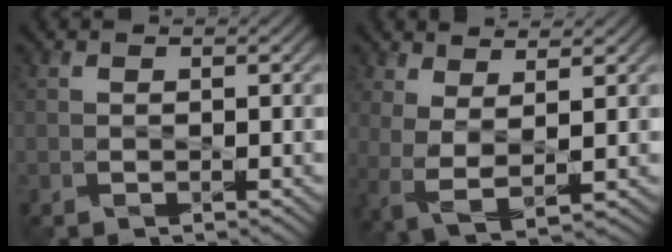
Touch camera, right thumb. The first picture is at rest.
{"total": 4.5, "force": [1.4, 1.4, 4.0], "torque": [-0.099, -0.003, 0.028]}